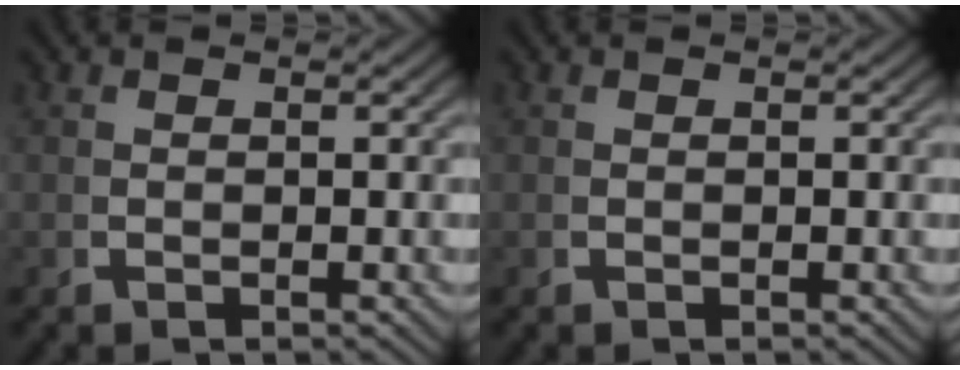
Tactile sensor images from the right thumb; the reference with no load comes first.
{"total": 0.0}